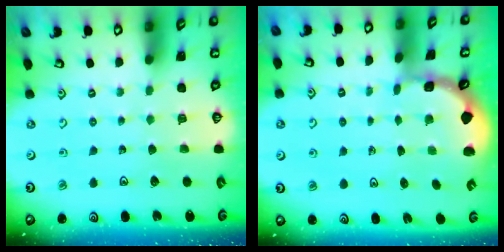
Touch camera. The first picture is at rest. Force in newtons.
{"total": 1.1, "press": 1.1, "slide": 0.1}